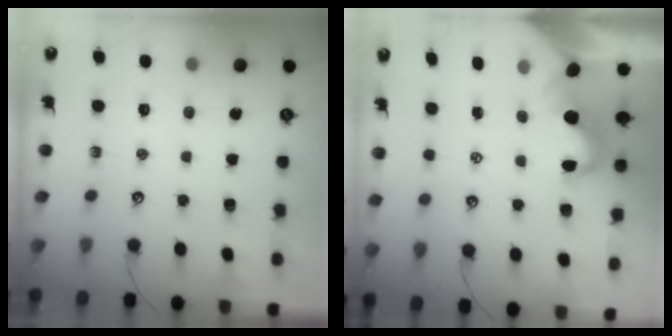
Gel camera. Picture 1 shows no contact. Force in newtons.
{"total": 2.0, "press": 1.9, "slide": 0.5}